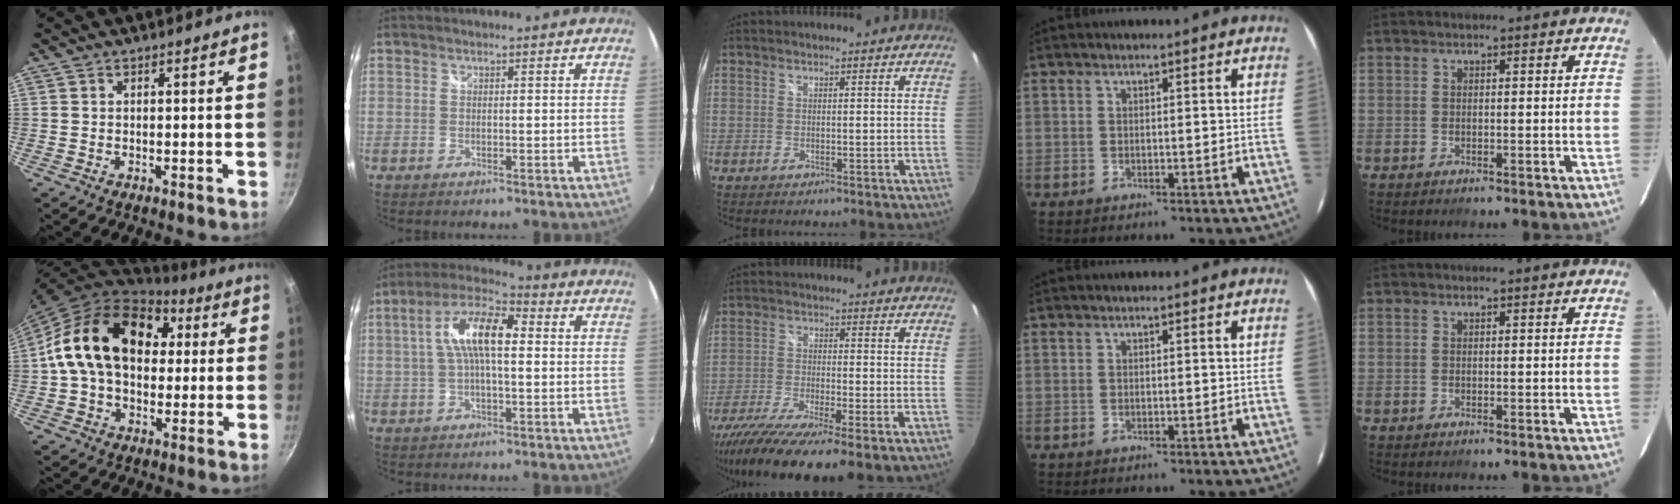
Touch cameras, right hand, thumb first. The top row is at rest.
{"thumb": {"total": 21.3, "force": [4.1, 15.1, 14.5], "torque": [-0.223, 0.030, 0.058]}, "index": {"total": 10.9, "force": [1.1, 3.9, 10.2], "torque": [-0.196, 0.023, 0.014]}, "middle": {"total": 14.2, "force": [-9.8, 2.3, 10.0], "torque": [-0.202, -0.055, -0.172]}}